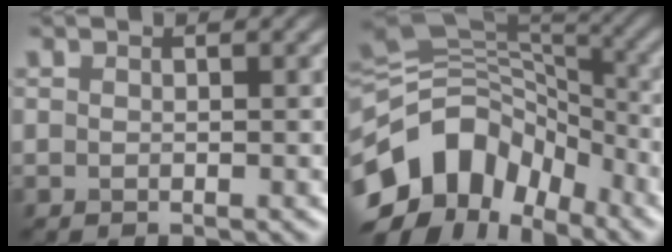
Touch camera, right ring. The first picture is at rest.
{"total": 12.6, "force": [-5.4, 8.6, 7.5], "torque": [-0.154, 0.026, -0.116]}